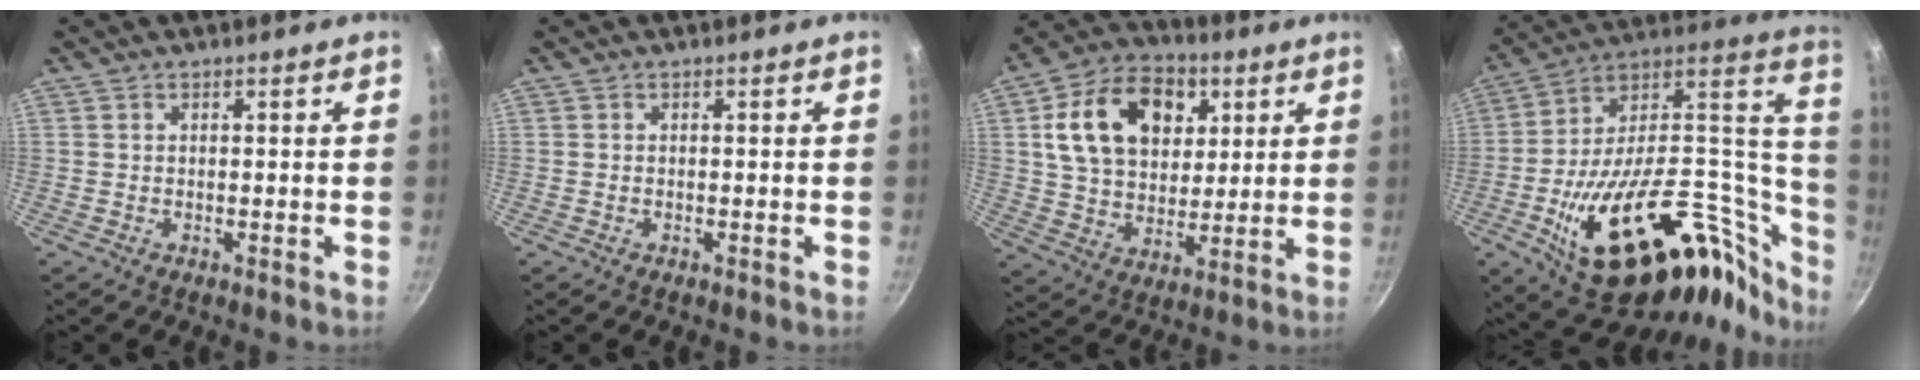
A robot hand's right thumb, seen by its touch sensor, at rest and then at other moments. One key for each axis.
{"total": 0.0}
{"total": 19.2, "fx": 5.9, "fy": 13.6, "fz": 12.2, "tx": -0.179, "ty": 0.002, "tz": 0.093}
{"total": 42.6, "fx": -14.0, "fy": 22.6, "fz": 33.3, "tx": -0.475, "ty": 0.082, "tz": -0.203}